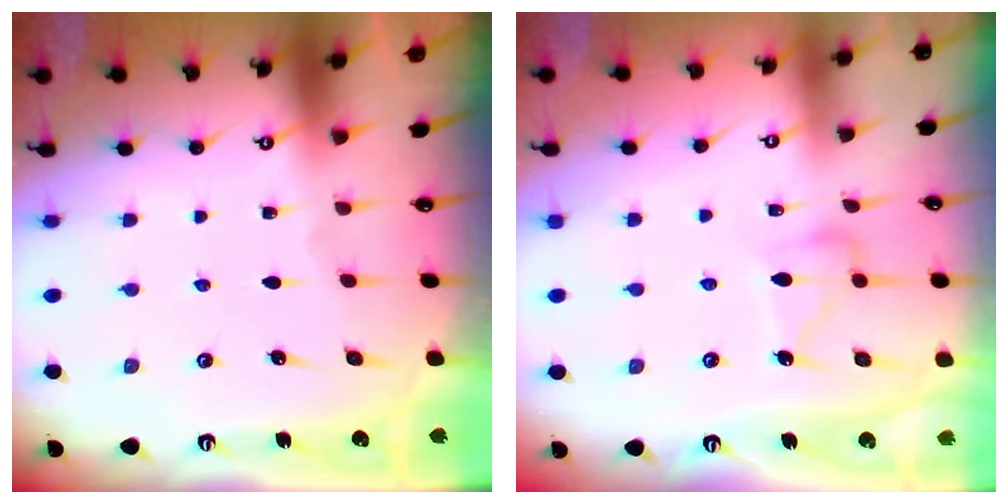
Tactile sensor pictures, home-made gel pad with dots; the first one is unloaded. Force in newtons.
{"total": 8.8, "press": 8.8, "slide": 0.7}